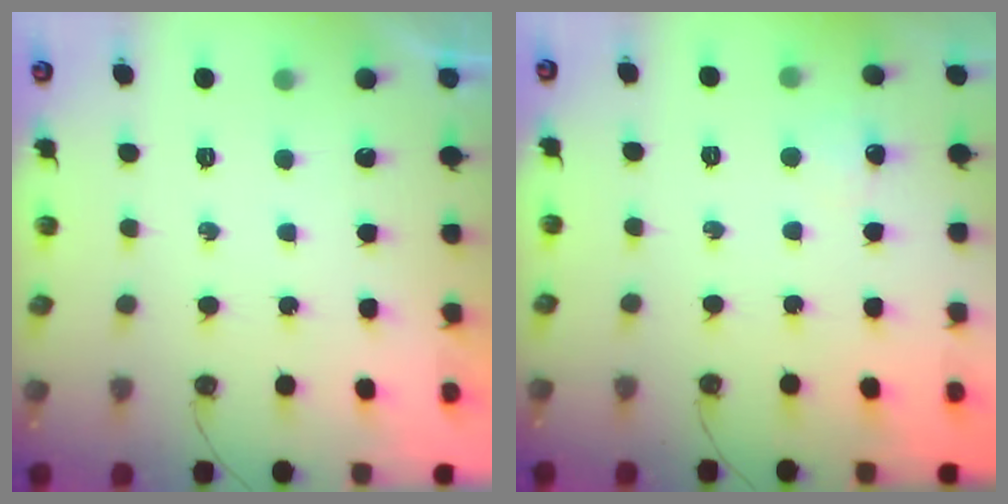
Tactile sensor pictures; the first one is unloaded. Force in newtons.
{"total": 5.9, "press": 5.8, "slide": 0.8}